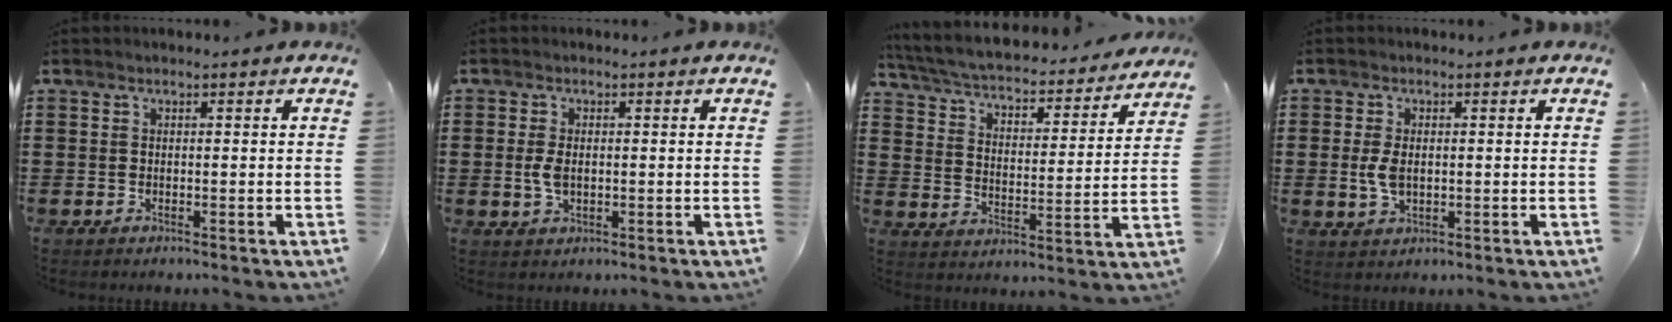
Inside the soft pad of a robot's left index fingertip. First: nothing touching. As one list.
[{"total": 3.1, "force": [0.0, 1.7, 2.6], "torque": [-0.066, -0.002, -0.004]}, {"total": 4.1, "force": [3.9, 0.5, 1.1], "torque": [-0.044, -0.034, 0.058]}, {"total": 3.8, "force": [0.2, 2.1, 3.1], "torque": [-0.077, 0.000, -0.001]}]